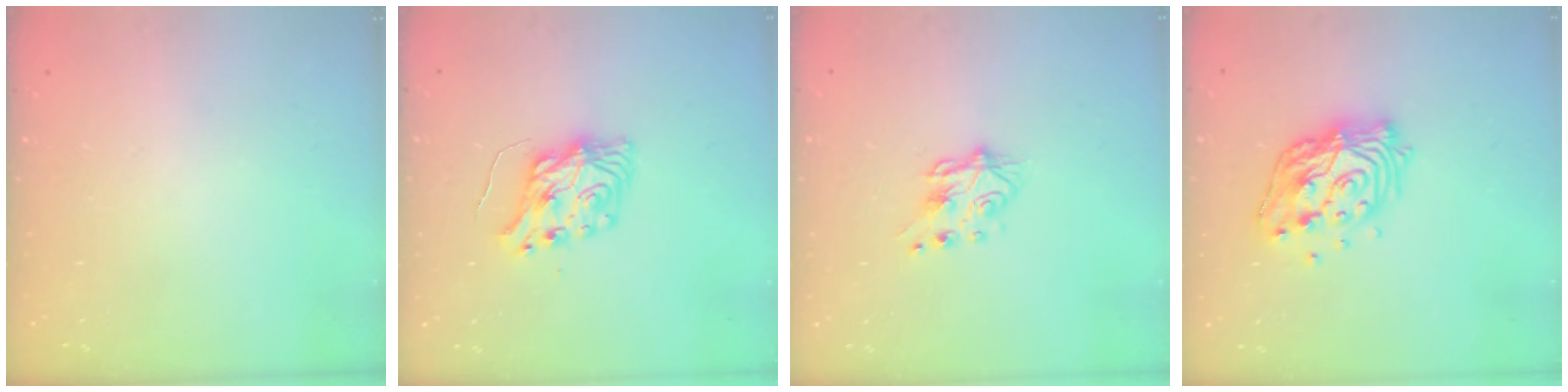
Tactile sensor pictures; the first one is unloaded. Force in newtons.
{"total": 8.1, "press": 8.0, "slide": 0.7}
{"total": 6.5, "press": 6.5, "slide": 0.6}
{"total": 18.0, "press": 17.9, "slide": 1.6}